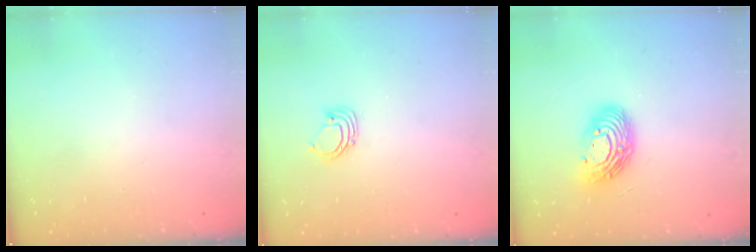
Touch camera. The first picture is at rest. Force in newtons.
{"total": 2.9, "press": 2.9, "slide": 0.3}
{"total": 12.9, "press": 12.9, "slide": 1.2}